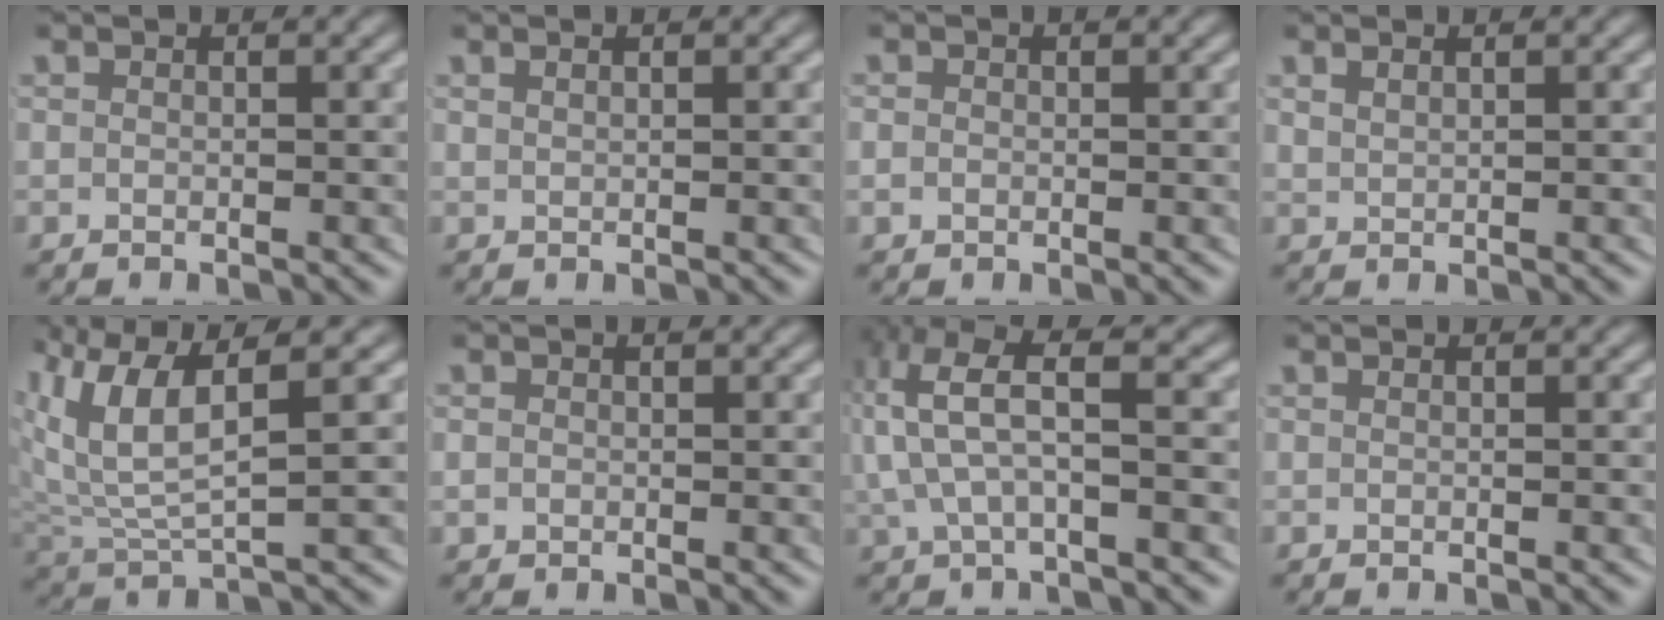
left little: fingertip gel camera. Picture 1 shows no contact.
{"total": 0.6, "force": [0.5, -0.3, 0.1], "torque": [0.002, 0.000, 0.013]}
{"total": 1.3, "force": [-0.3, 1.1, 0.5], "torque": [-0.017, -0.007, -0.003]}
{"total": 0.9, "force": [0.8, -0.2, 0.2], "torque": [-0.002, -0.002, 0.024]}
{"total": 6.6, "force": [1.9, 3.4, 5.3], "torque": [-0.120, 0.000, 0.038]}
{"total": 1.3, "force": [0.0, 1.2, 0.5], "torque": [-0.017, -0.006, 0.002]}
{"total": 7.7, "force": [1.9, 4.8, 5.8], "torque": [-0.136, 0.005, 0.024]}
{"total": 0.0}